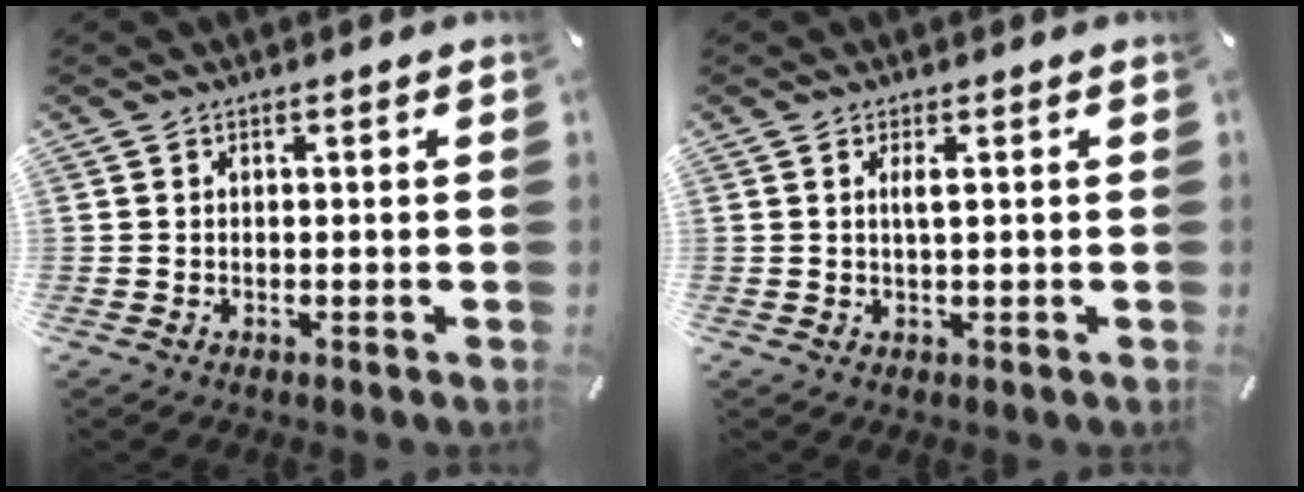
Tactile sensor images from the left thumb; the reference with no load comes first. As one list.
[{"total": 2.2, "force": [0.5, 0.5, 2.1], "torque": [-0.043, 0.002, 0.006]}]